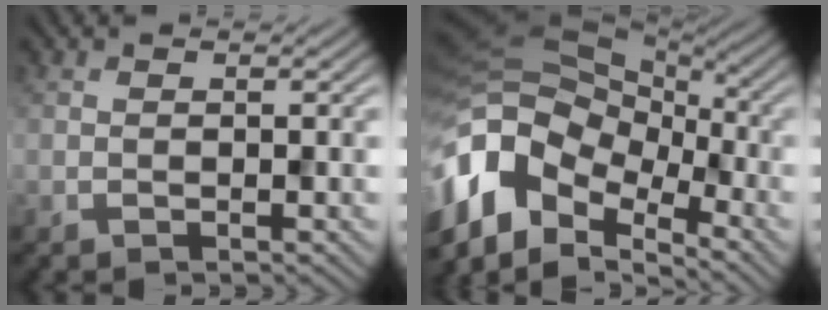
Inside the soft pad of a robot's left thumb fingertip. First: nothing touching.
{"total": 13.9, "force": [-5.4, 9.4, 8.7], "torque": [-0.224, -0.023, -0.100]}